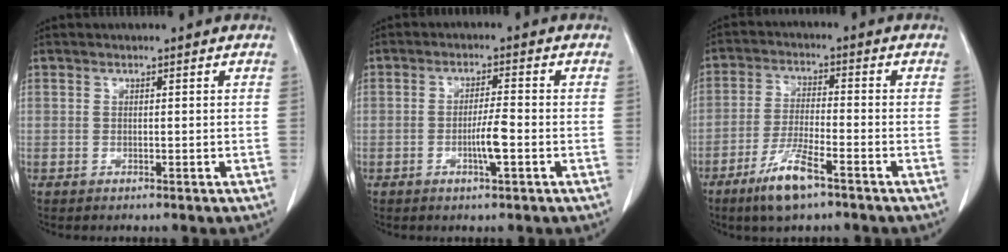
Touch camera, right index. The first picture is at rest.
{"total": 4.1, "force": [-1.2, 0.1, 3.9], "torque": [-0.068, -0.002, -0.021]}
{"total": 7.9, "force": [-5.1, 1.2, 5.9], "torque": [-0.121, -0.013, -0.093]}